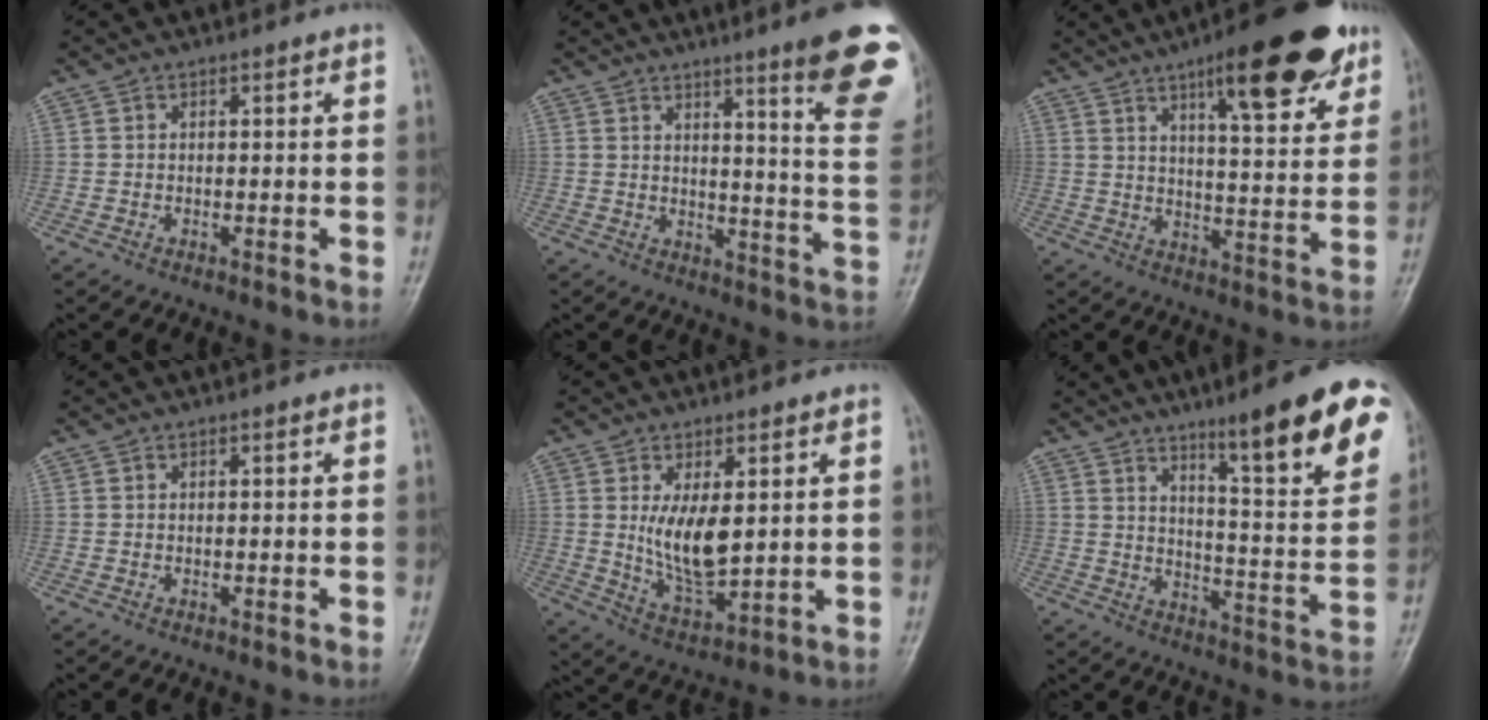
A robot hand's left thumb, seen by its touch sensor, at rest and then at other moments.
{"total": 17.8, "force": [10.8, 1.8, 14.1], "torque": [-0.148, -0.064, 0.127]}
{"total": 19.1, "force": [11.3, 5.4, 14.4], "torque": [-0.167, -0.042, 0.164]}
{"total": 0.0}
{"total": 9.2, "force": [1.6, 4.2, 8.0], "torque": [-0.129, -0.029, 0.045]}
{"total": 19.7, "force": [11.7, 3.3, 15.5], "torque": [-0.172, -0.058, 0.168]}